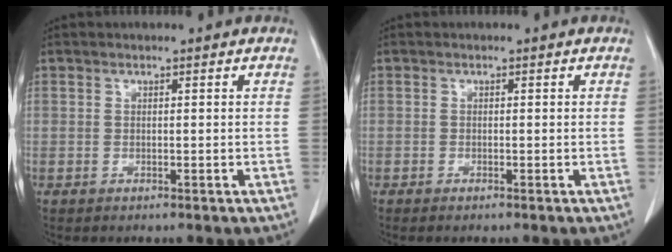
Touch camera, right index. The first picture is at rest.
{"total": 0.8, "force": [-0.6, 0.0, 0.5], "torque": [-0.014, -0.002, -0.010]}